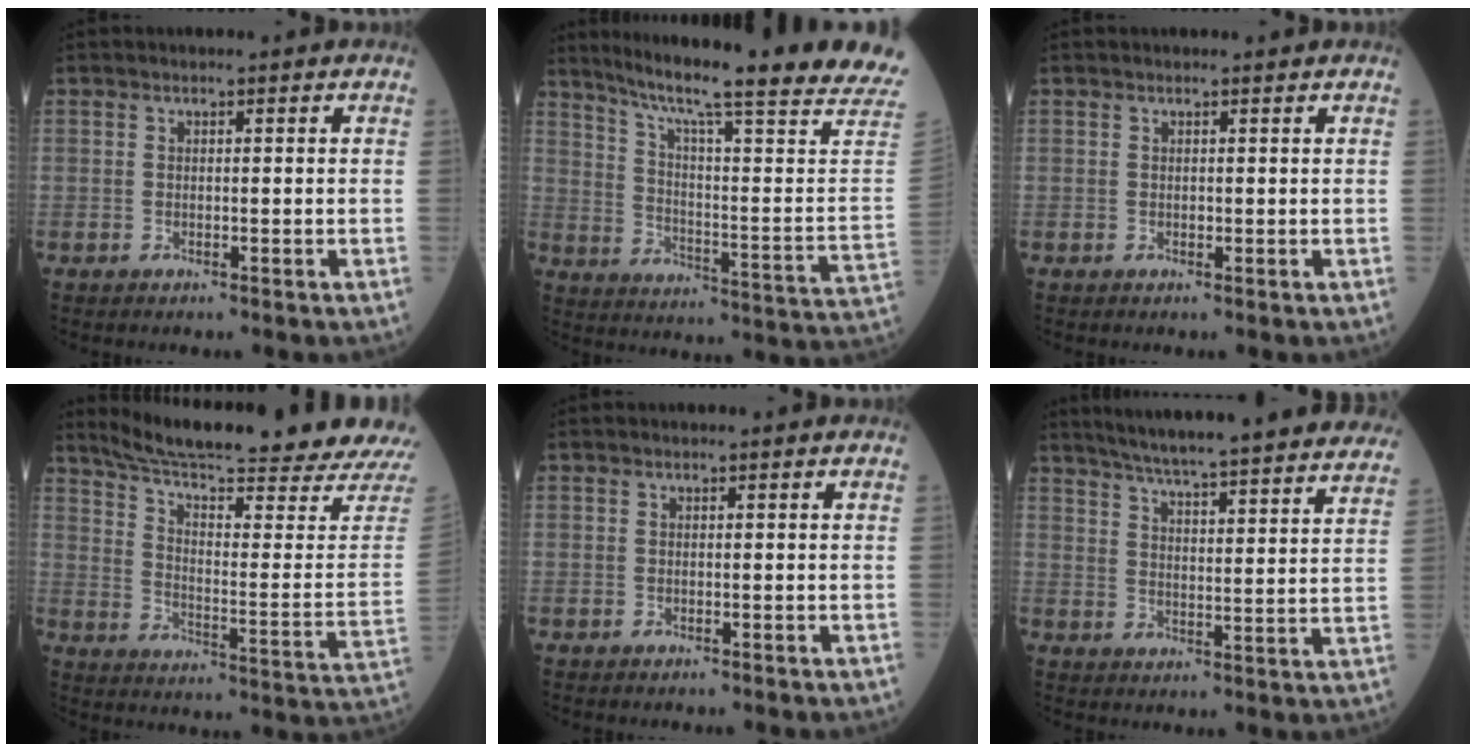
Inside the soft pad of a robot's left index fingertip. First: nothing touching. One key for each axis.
{"total": 27.6, "fx": 22.9, "fy": 0.1, "fz": 15.3, "tx": -0.241, "ty": -0.075, "tz": 0.297}
{"total": 0.9, "fx": 0.6, "fy": 0.6, "fz": 0.1, "tx": 0.000, "ty": 0.003, "tz": 0.008}
{"total": 24.8, "fx": 23.0, "fy": -1.2, "fz": 9.1, "tx": -0.152, "ty": -0.093, "tz": 0.312}
{"total": 0.0}
{"total": 30.8, "fx": 27.7, "fy": 2.7, "fz": 13.2, "tx": -0.204, "ty": -0.041, "tz": 0.352}